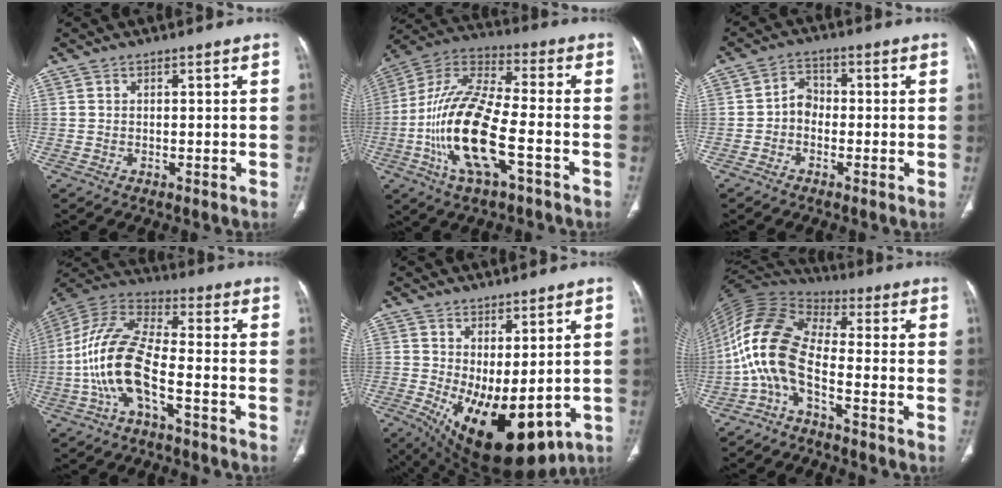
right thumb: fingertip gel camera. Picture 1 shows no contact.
{"total": 20.0, "force": [-5.7, 7.1, 17.8], "torque": [-0.370, 0.030, -0.105]}
{"total": 3.8, "force": [-1.1, 2.9, 2.1], "torque": [-0.020, 0.020, -0.031]}
{"total": 15.2, "force": [-4.9, 6.0, 13.1], "torque": [-0.285, 0.048, -0.096]}
{"total": 16.6, "force": [-3.2, 7.6, 14.4], "torque": [-0.226, -0.019, -0.018]}
{"total": 12.2, "force": [-4.3, 5.0, 10.2], "torque": [-0.227, 0.065, -0.099]}